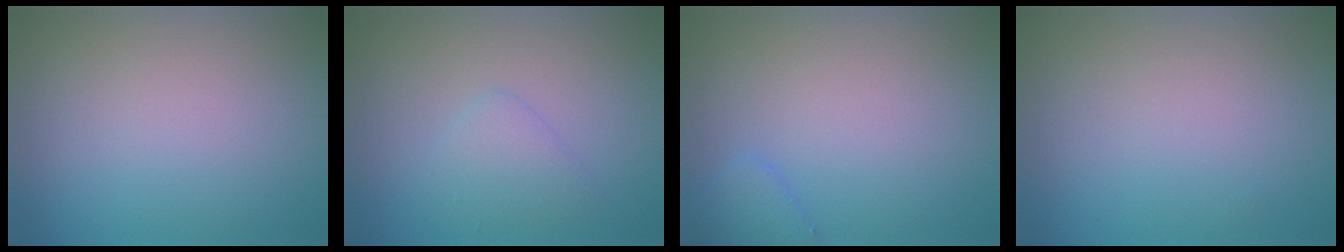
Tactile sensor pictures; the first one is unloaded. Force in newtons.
{"total": 1.8, "press": 1.8, "slide": 0.1}
{"total": 1.5, "press": 1.5, "slide": 0.1}
{"total": 0.0}